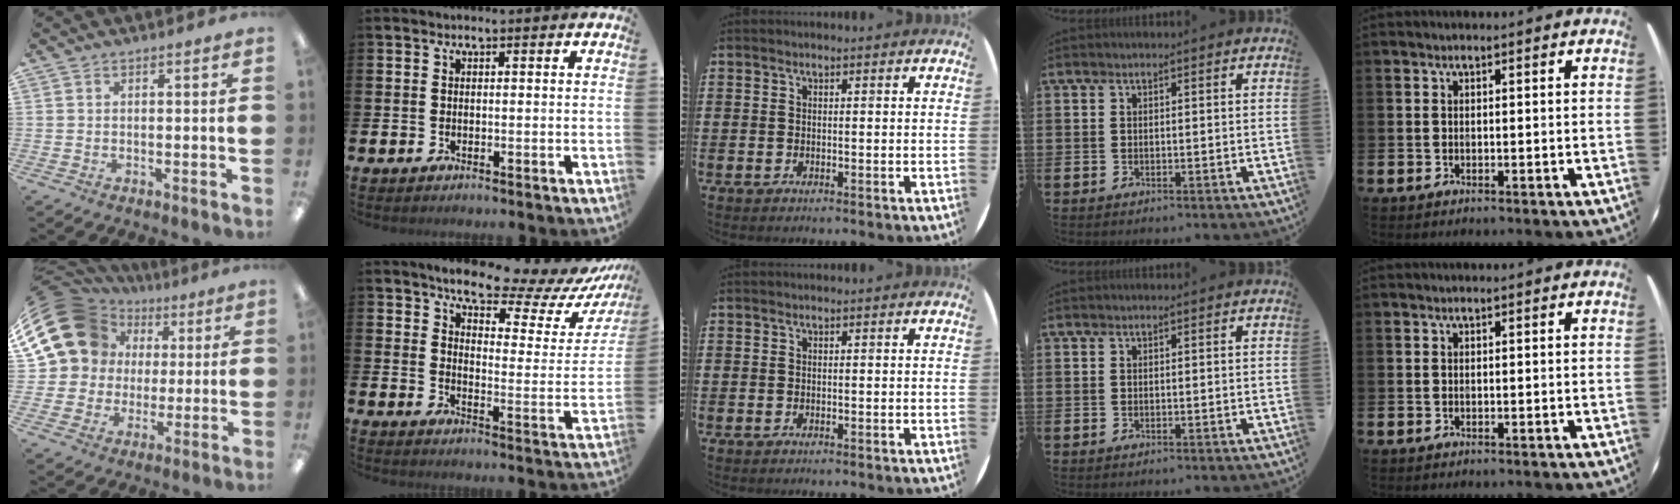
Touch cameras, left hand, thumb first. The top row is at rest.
{"thumb": {"total": 20.2, "force": [7.3, 16.7, 8.7], "torque": [-0.188, -0.029, 0.153]}, "index": {"total": 8.4, "force": [7.6, 1.8, 3.2], "torque": [-0.072, -0.061, 0.124]}}